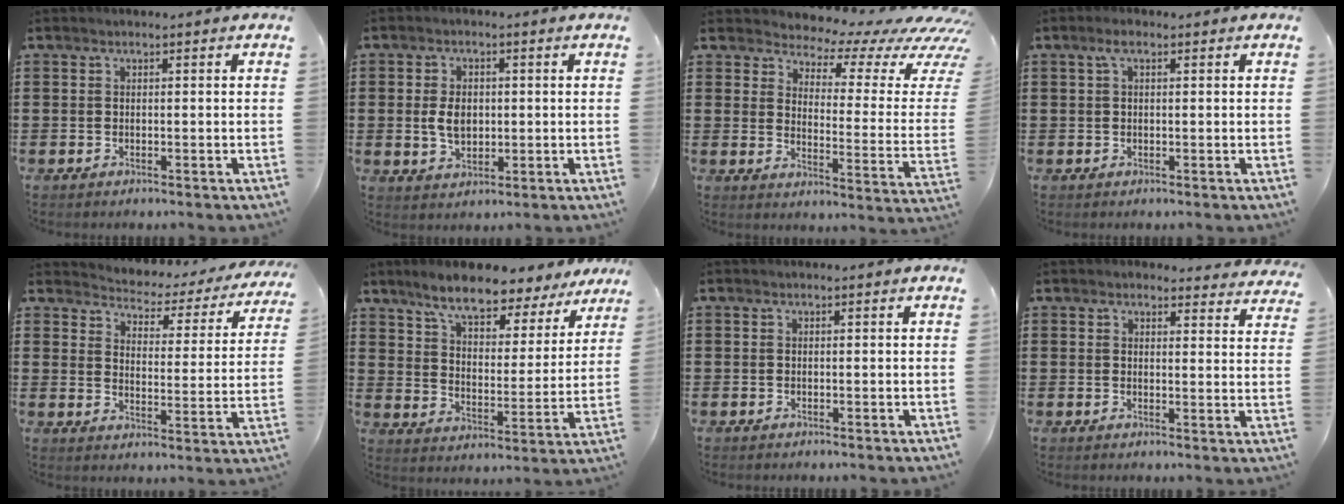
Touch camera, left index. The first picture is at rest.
{"total": 4.6, "force": [0.2, 2.9, 3.5], "torque": [-0.071, 0.003, 0.000]}
{"total": 4.6, "force": [4.0, 1.5, 1.7], "torque": [-0.044, -0.046, 0.063]}
{"total": 2.0, "force": [0.6, 0.8, 1.7], "torque": [-0.036, 0.006, 0.010]}
{"total": 2.8, "force": [2.7, 0.6, 0.1], "torque": [-0.024, -0.030, 0.038]}
{"total": 8.6, "force": [7.4, 1.5, 4.2], "torque": [-0.104, -0.036, 0.126]}
{"total": 0.0}
{"total": 2.9, "force": [2.8, 0.6, 0.5], "torque": [-0.010, -0.012, 0.050]}